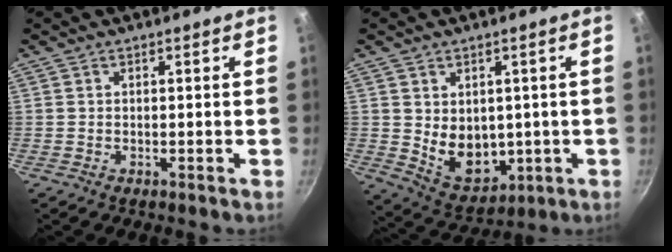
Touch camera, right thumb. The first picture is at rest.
{"total": 10.0, "force": [0.3, 7.6, 6.4], "torque": [-0.072, -0.019, 0.034]}